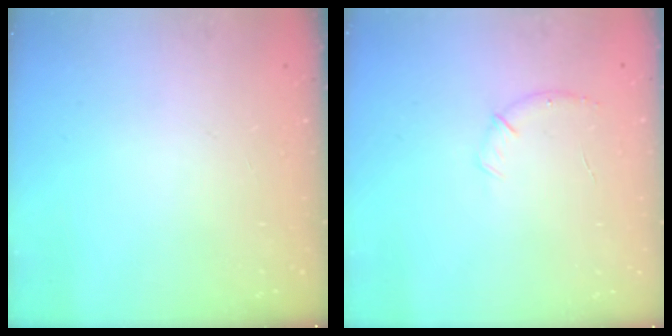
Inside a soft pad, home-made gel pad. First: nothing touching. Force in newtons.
{"total": 5.6, "press": 5.5, "slide": 1.2}